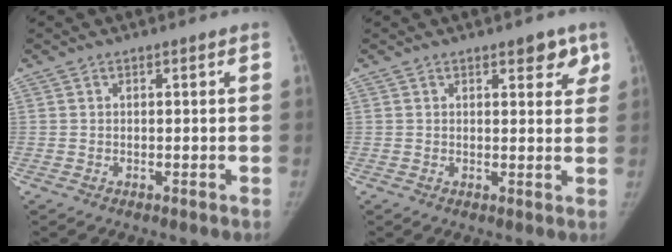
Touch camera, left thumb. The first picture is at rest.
{"total": 4.3, "force": [2.5, 2.1, 2.7], "torque": [-0.001, -0.009, 0.026]}